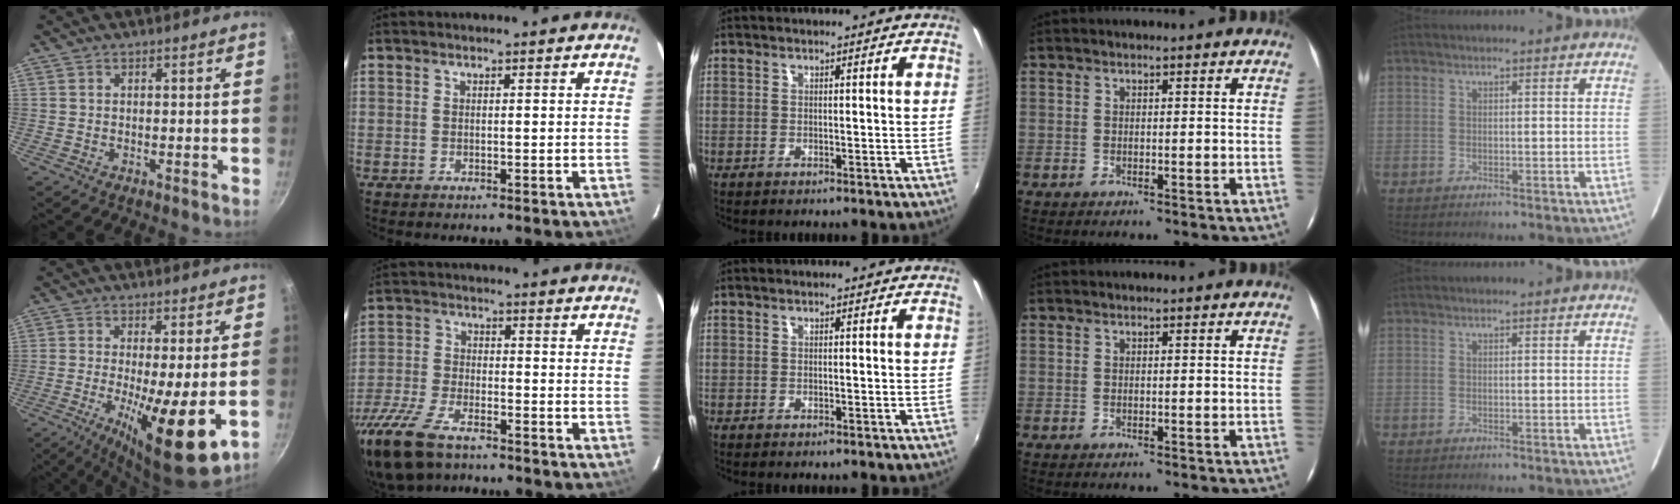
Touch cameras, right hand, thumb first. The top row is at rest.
{"thumb": {"total": 13.5, "force": [-2.5, 2.8, 13.0], "torque": [-0.224, -0.017, -0.036]}, "index": {"total": 16.4, "force": [-11.9, 6.7, 9.0], "torque": [-0.221, -0.033, -0.233]}}